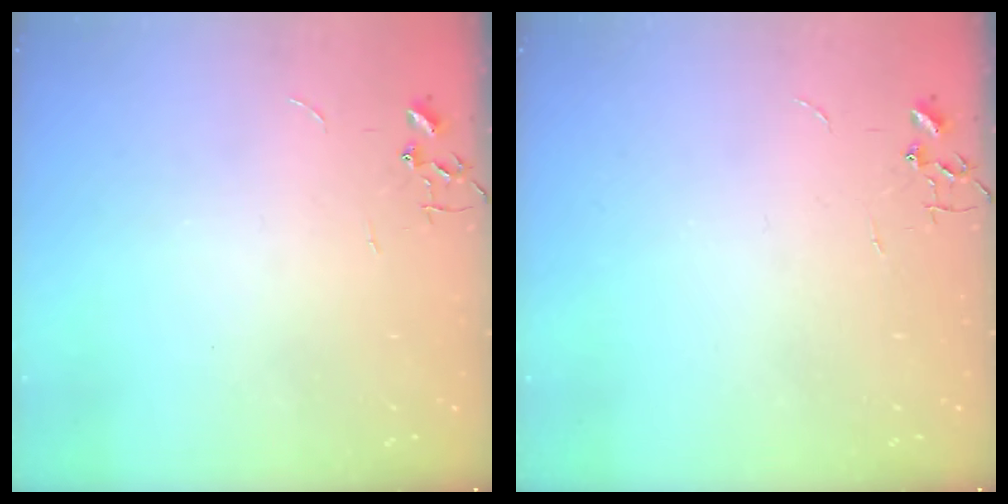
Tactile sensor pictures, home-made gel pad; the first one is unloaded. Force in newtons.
{"total": 0.0}